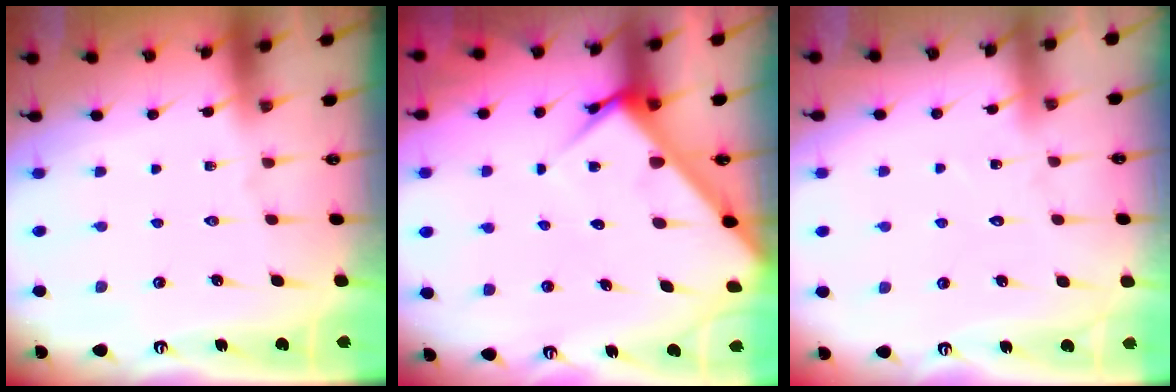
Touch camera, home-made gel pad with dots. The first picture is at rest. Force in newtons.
{"total": 6.1, "press": 6.1, "slide": 0.6}
{"total": 6.4, "press": 6.4, "slide": 0.6}